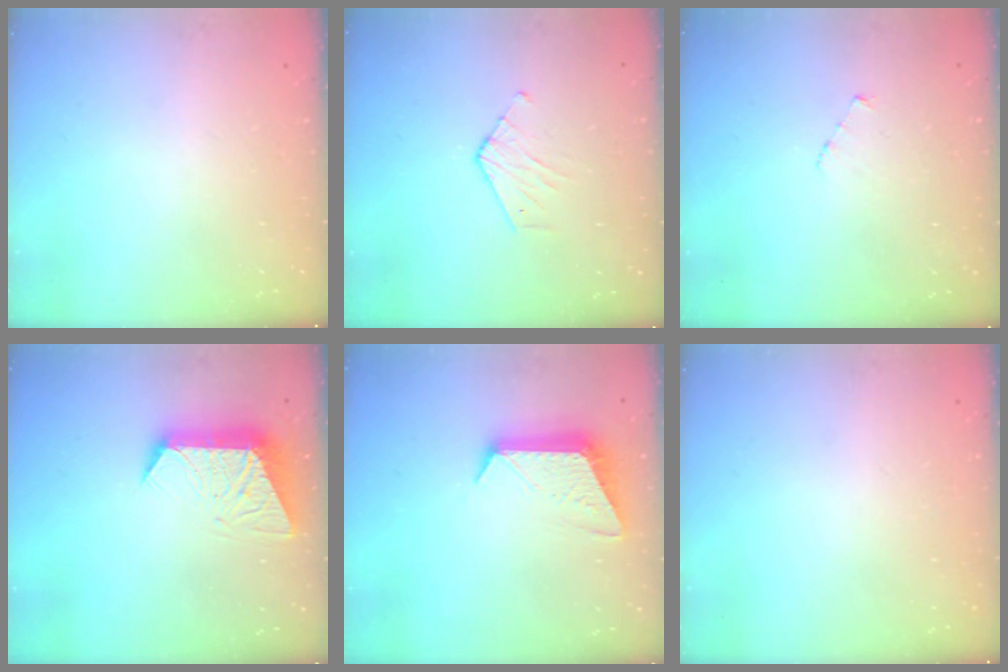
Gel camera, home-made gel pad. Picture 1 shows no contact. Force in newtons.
{"total": 5.1, "press": 5.0, "slide": 0.5}
{"total": 3.0, "press": 3.0, "slide": 0.3}
{"total": 11.4, "press": 11.3, "slide": 0.9}
{"total": 10.3, "press": 10.3, "slide": 0.4}
{"total": 0.0}